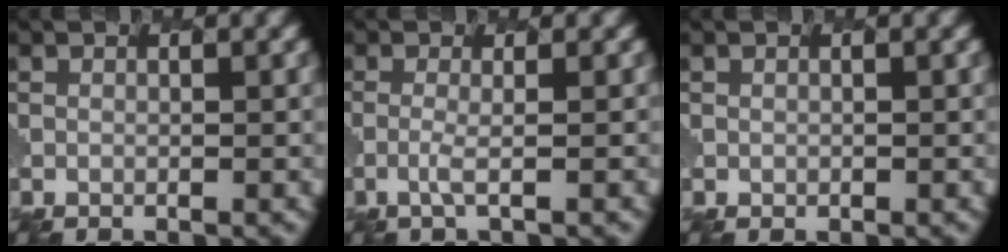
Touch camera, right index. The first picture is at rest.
{"total": 1.1, "force": [-0.4, 0.0, 1.1], "torque": [-0.029, 0.002, -0.016]}
{"total": 0.0}